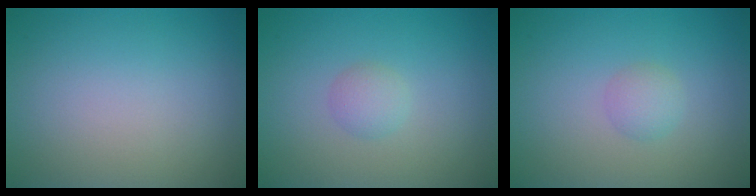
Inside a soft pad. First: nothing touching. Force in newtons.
{"total": 1.4, "press": 1.4, "slide": 0.1}
{"total": 1.5, "press": 1.5, "slide": 0.1}